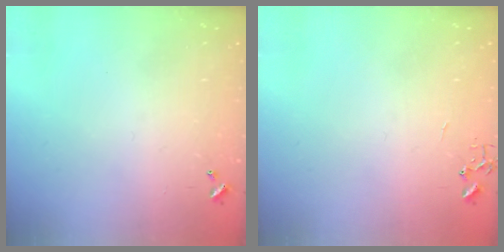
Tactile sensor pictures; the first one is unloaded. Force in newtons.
{"total": 0.0}